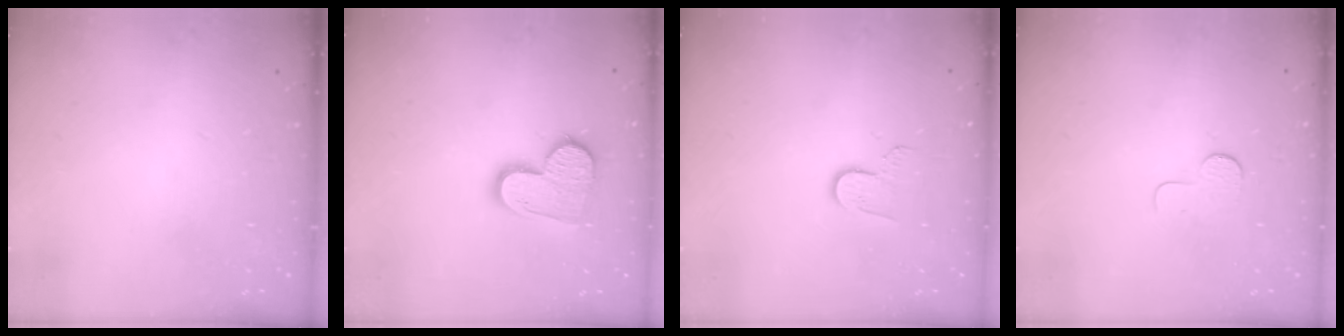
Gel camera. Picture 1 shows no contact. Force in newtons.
{"total": 13.0, "press": 13.0, "slide": 1.1}
{"total": 5.8, "press": 5.8, "slide": 0.5}
{"total": 3.5, "press": 3.5, "slide": 0.4}